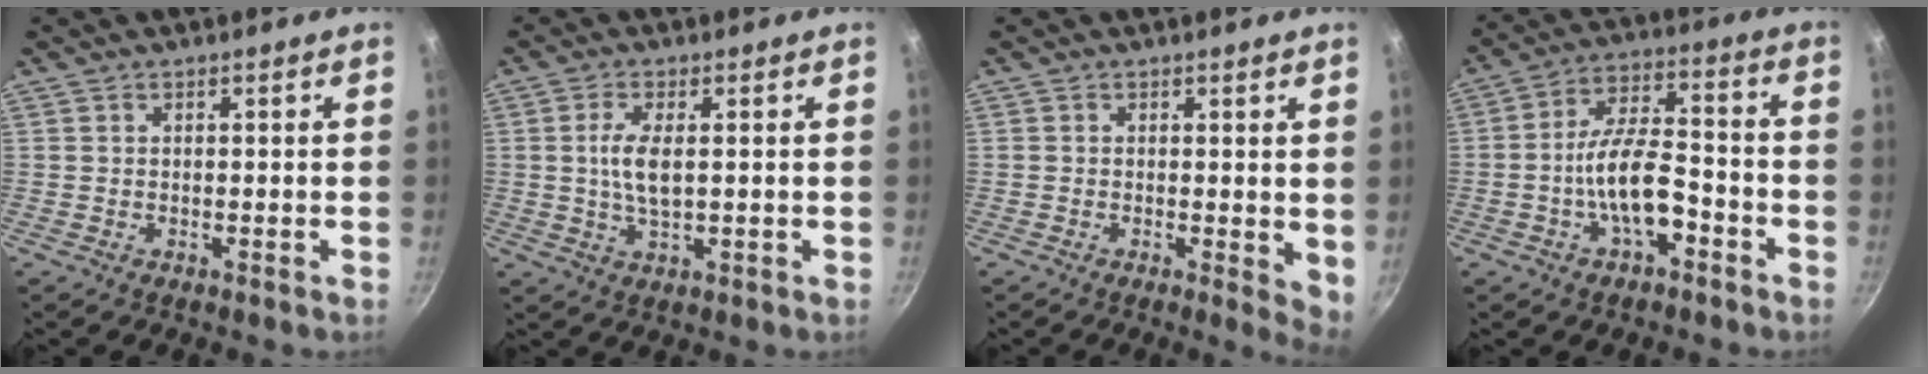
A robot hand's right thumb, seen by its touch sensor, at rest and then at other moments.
{"total": 5.8, "force": [0.6, 2.3, 5.3], "torque": [-0.112, 0.000, 0.011]}
{"total": 3.9, "force": [0.1, 1.7, 3.6], "torque": [-0.044, -0.010, 0.000]}
{"total": 11.3, "force": [-4.3, 5.1, 9.1], "torque": [-0.145, 0.047, -0.078]}